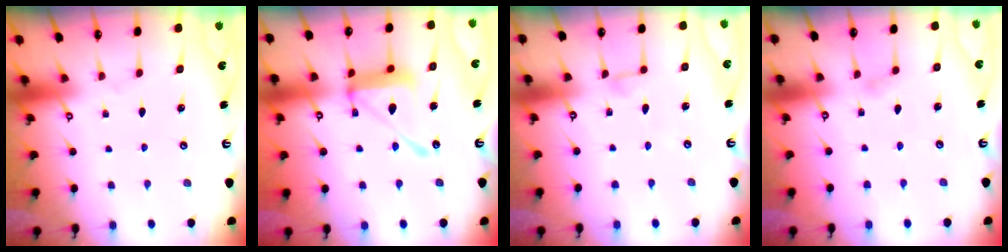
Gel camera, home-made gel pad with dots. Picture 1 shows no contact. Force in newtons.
{"total": 15.2, "press": 15.1, "slide": 1.3}
{"total": 2.5, "press": 2.5, "slide": 0.2}
{"total": 2.9, "press": 2.9, "slide": 0.4}